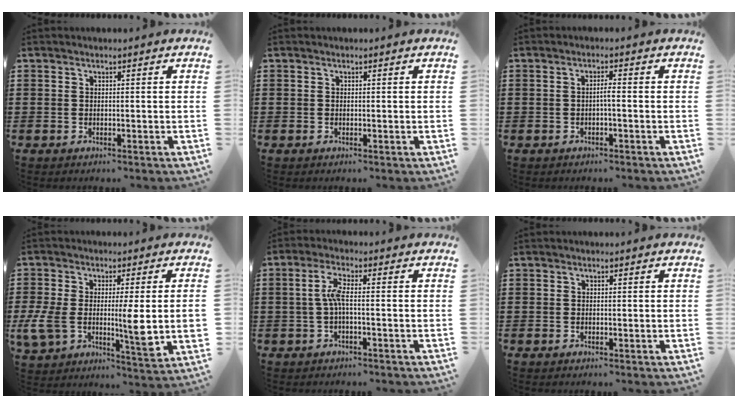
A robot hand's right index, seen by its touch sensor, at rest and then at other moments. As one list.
[{"total": 0.0}, {"total": 1.5, "force": [-0.5, 0.1, 1.4], "torque": [-0.026, -0.001, -0.010]}, {"total": 9.6, "force": [-0.8, 3.6, 8.9], "torque": [-0.166, -0.014, -0.015]}, {"total": 3.9, "force": [-0.5, 0.7, 3.8], "torque": [-0.078, 0.001, -0.015]}, {"total": 0.0}]